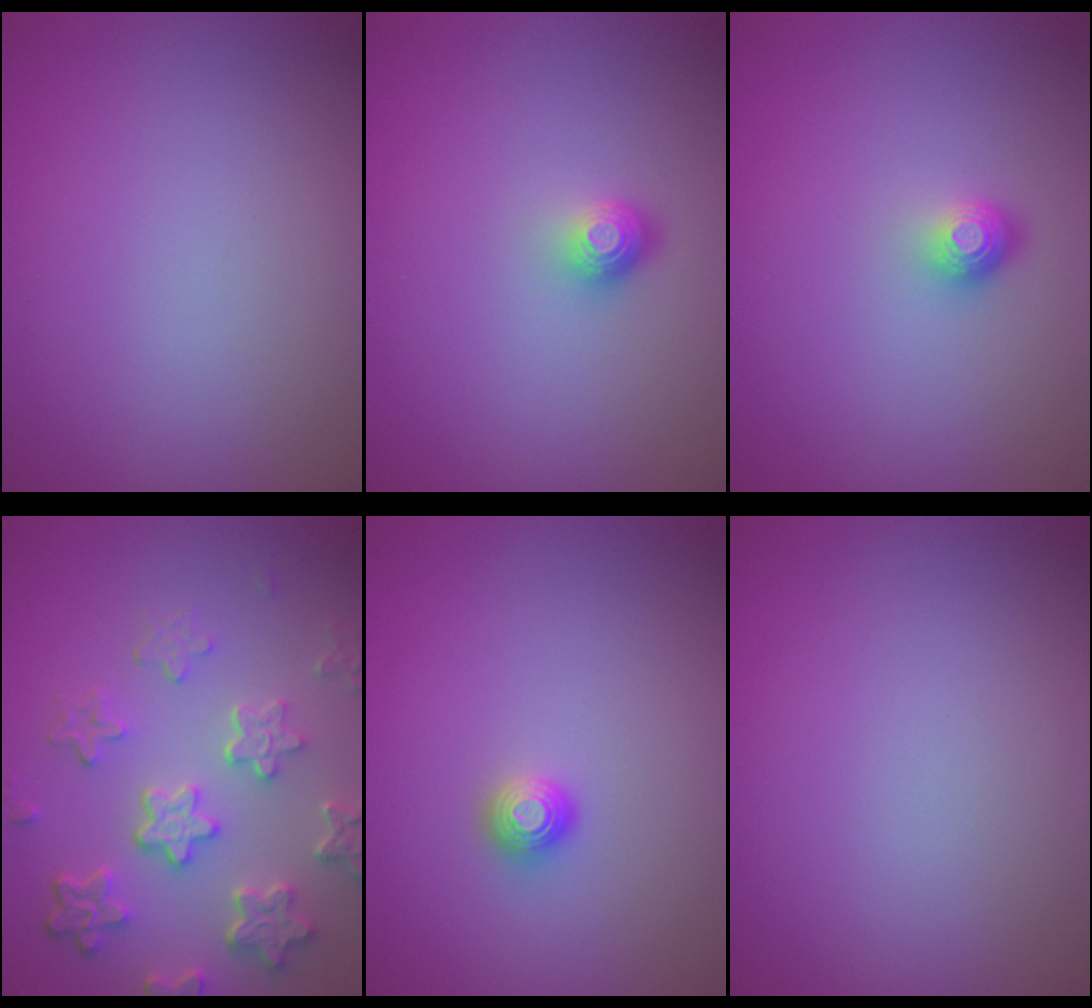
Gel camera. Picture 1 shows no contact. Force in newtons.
{"total": 1.8, "press": 1.2, "slide": 1.3}
{"total": 1.8, "press": 1.2, "slide": 1.3}
{"total": 5.9, "press": 4.4, "slide": 4.0}
{"total": 1.1, "press": 1.1, "slide": 0.1}
{"total": 0.0}